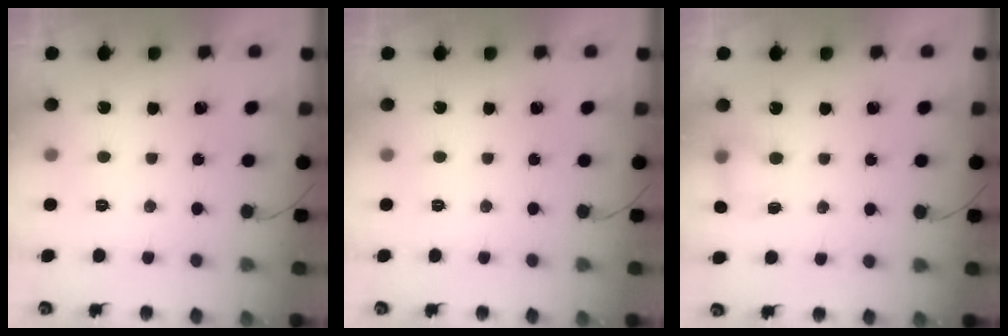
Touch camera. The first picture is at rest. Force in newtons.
{"total": 0.0}
{"total": 4.4, "press": 4.3, "slide": 1.1}